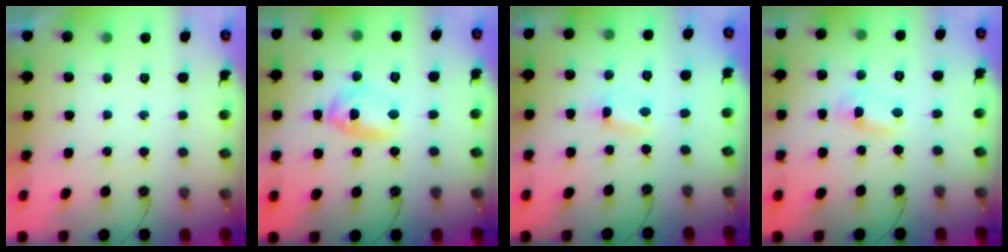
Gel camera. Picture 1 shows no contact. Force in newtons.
{"total": 9.0, "press": 9.0, "slide": 0.7}
{"total": 0.6, "press": 0.4, "slide": 0.5}
{"total": 1.7, "press": 1.7, "slide": 0.1}